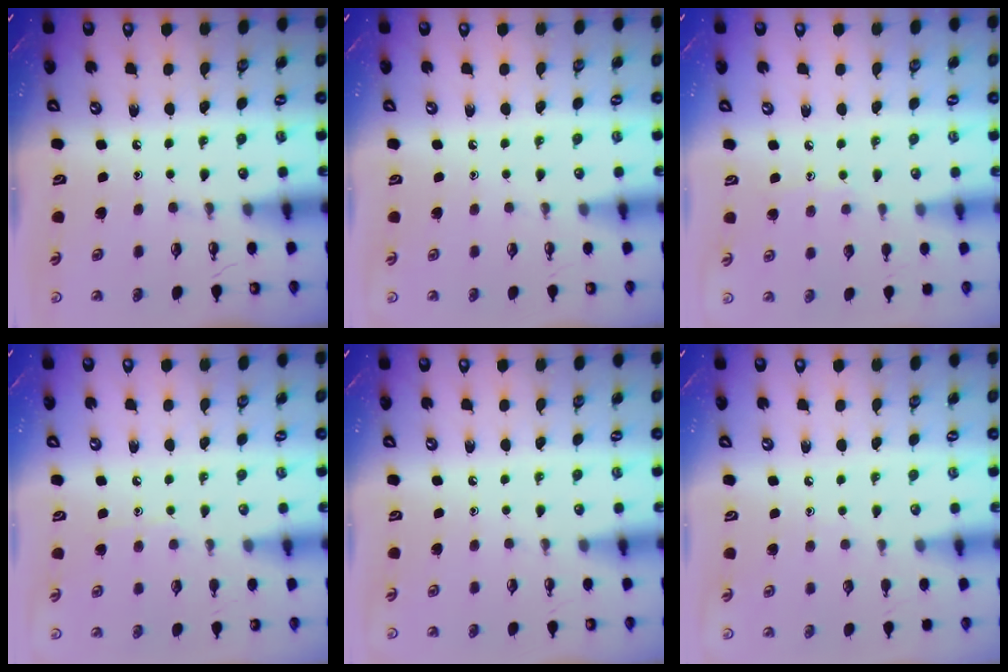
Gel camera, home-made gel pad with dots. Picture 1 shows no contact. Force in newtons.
{"total": 0.0}
{"total": 5.3, "press": 5.3, "slide": 0.6}
{"total": 5.7, "press": 5.6, "slide": 0.7}
{"total": 0.0}
{"total": 3.1, "press": 3.1, "slide": 0.4}